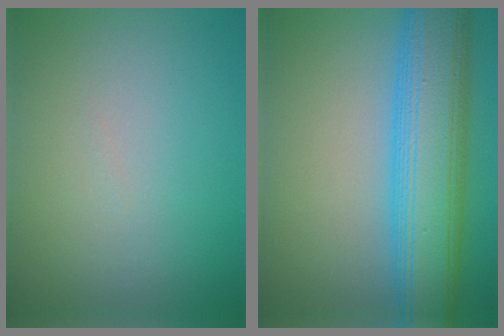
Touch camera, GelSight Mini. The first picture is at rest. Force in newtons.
{"total": 10.4, "press": 10.4, "slide": 0.3}